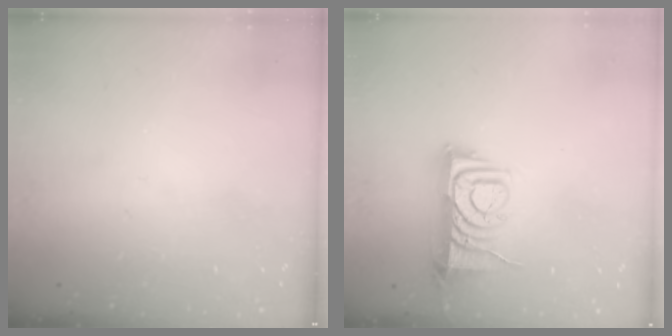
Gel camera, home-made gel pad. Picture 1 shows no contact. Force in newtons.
{"total": 9.0, "press": 9.0, "slide": 0.7}